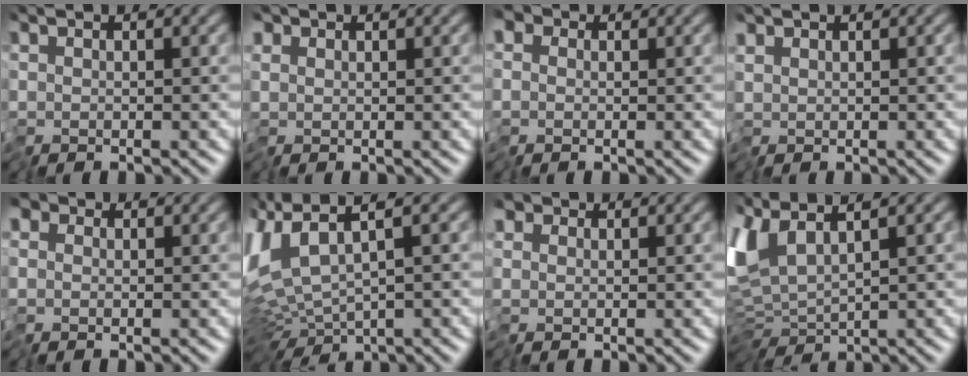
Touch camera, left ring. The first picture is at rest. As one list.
[{"total": 0.7, "force": [-0.1, 0.7, -0.1], "torque": [0.003, 0.000, -0.004]}, {"total": 3.2, "force": [0.2, 2.8, 1.5], "torque": [-0.035, 0.012, -0.007]}, {"total": 0.0}, {"total": 2.8, "force": [0.2, 2.5, 1.2], "torque": [-0.033, 0.010, -0.004]}, {"total": 9.0, "force": [0.6, 3.9, 8.1], "torque": [-0.187, -0.002, 0.033]}, {"total": 1.1, "force": [-0.1, 1.0, 0.1], "torque": [-0.002, 0.000, -0.006]}, {"total": 6.4, "force": [1.0, 2.8, 5.6], "torque": [-0.130, -0.010, 0.021]}]